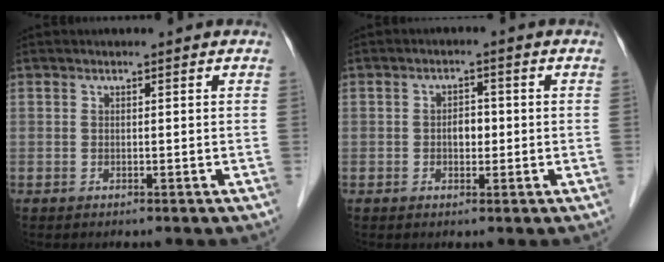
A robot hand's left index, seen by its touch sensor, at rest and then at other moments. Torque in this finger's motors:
{"motor_torque": [0.51, 0.50, 0.02, 0.01]}